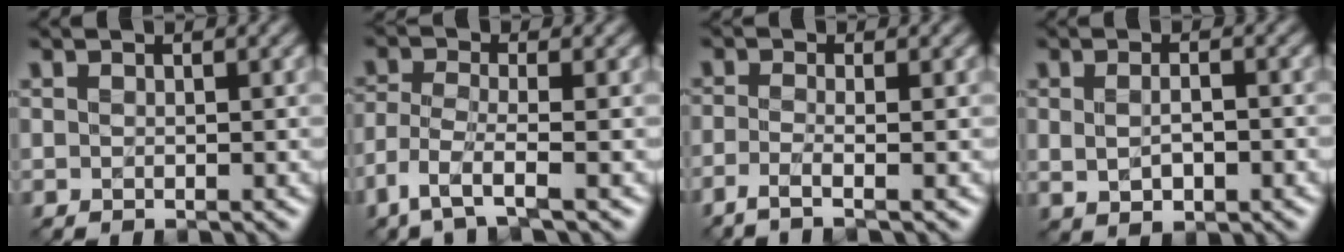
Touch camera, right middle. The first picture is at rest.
{"total": 3.5, "force": [-2.3, 0.8, 2.6], "torque": [-0.062, -0.007, -0.055]}
{"total": 2.6, "force": [-1.4, 0.7, 2.1], "torque": [-0.036, -0.011, -0.043]}
{"total": 3.1, "force": [-0.2, 1.6, 2.7], "torque": [-0.048, -0.004, 0.007]}